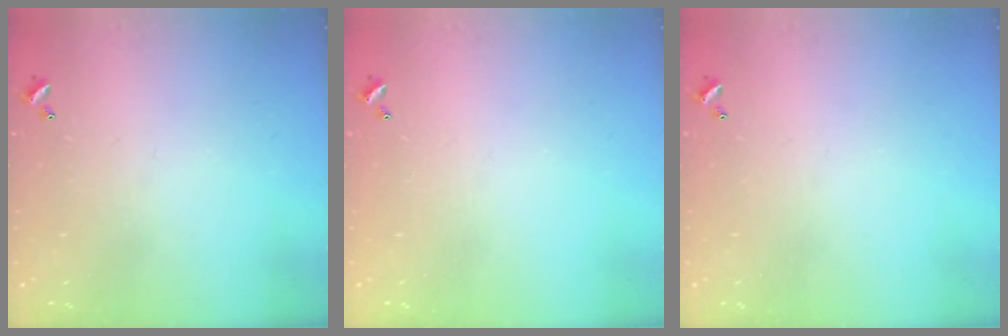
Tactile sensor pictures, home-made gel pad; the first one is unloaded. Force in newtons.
{"total": 0.0}
{"total": 0.0}